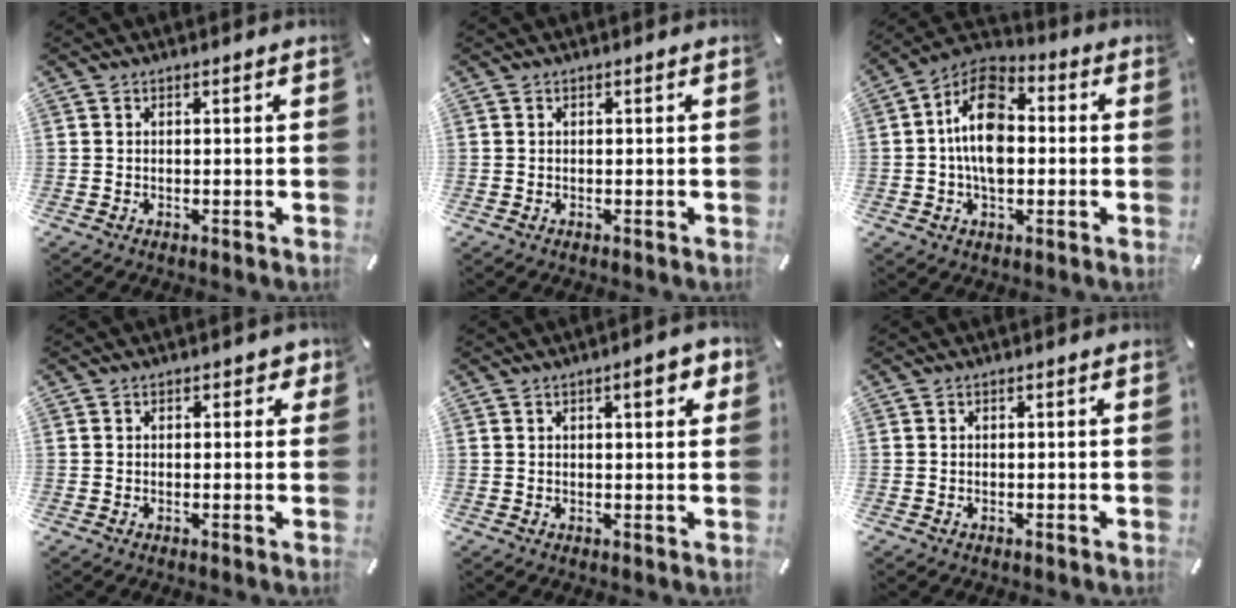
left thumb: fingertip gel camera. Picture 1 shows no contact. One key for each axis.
{"total": 0.0}
{"total": 13.0, "fx": -0.8, "fy": 8.2, "fz": 10.0, "tx": -0.194, "ty": 0.009, "tz": -0.016}
{"total": 1.9, "fx": 0.5, "fy": 1.3, "fz": 1.3, "tx": -0.010, "ty": 0.002, "tz": 0.004}
{"total": 5.3, "fx": 2.2, "fy": 1.7, "fz": 4.5, "tx": -0.058, "ty": -0.006, "tz": 0.031}
{"total": 0.0}